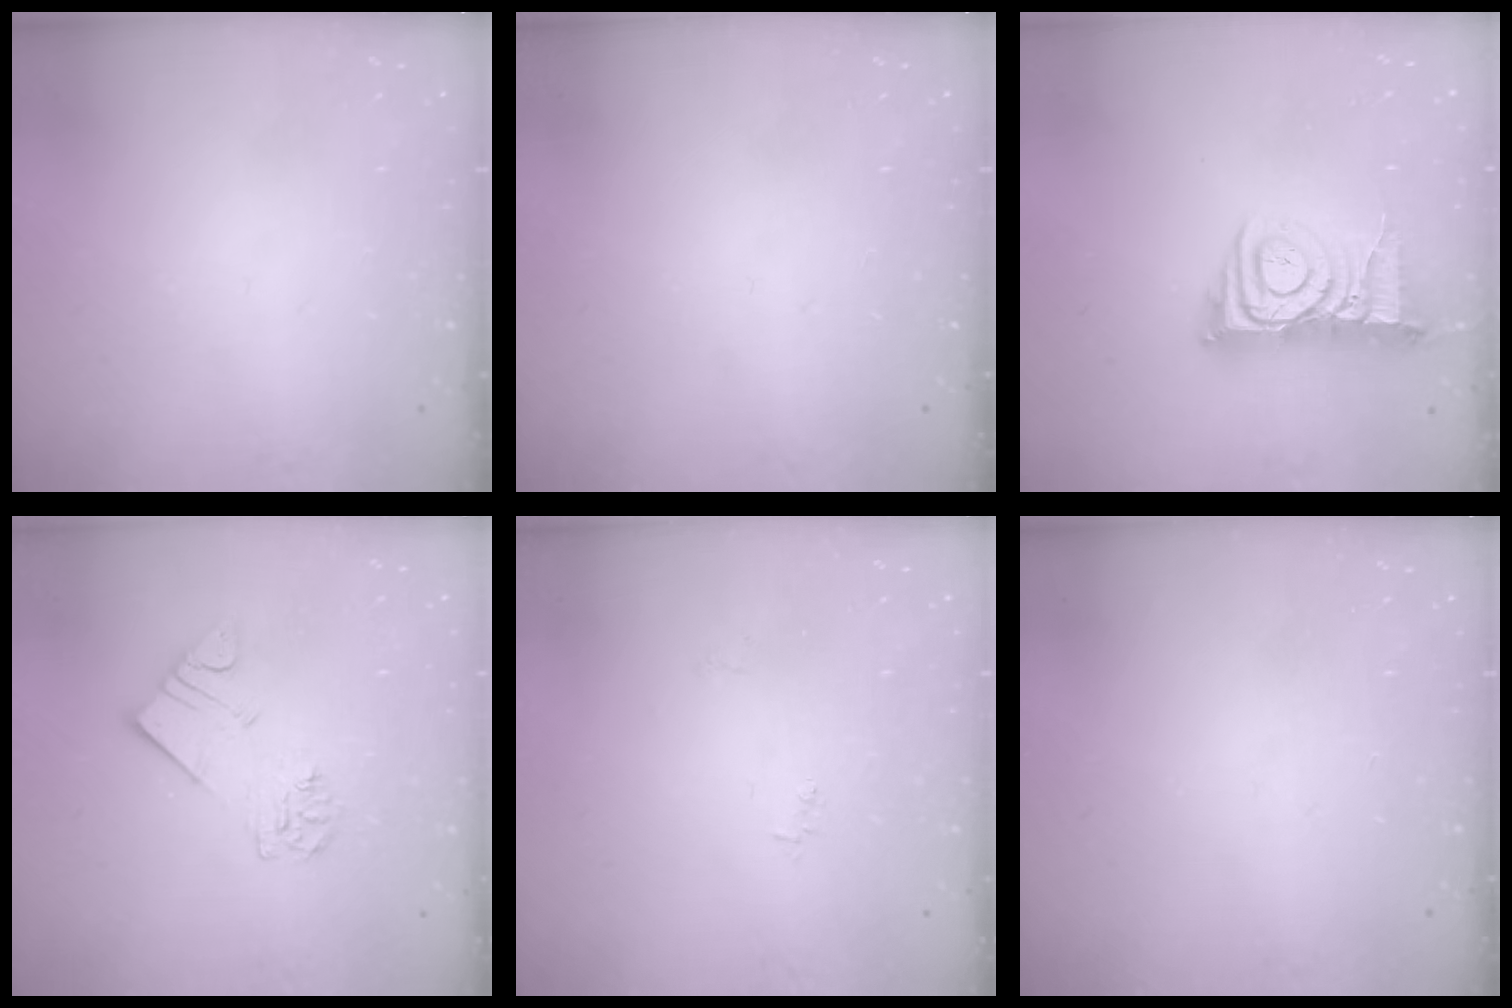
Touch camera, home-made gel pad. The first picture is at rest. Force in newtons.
{"total": 0.0}
{"total": 10.5, "press": 10.4, "slide": 1.0}
{"total": 8.7, "press": 8.7, "slide": 0.9}
{"total": 3.1, "press": 3.1, "slide": 0.5}
{"total": 0.0}